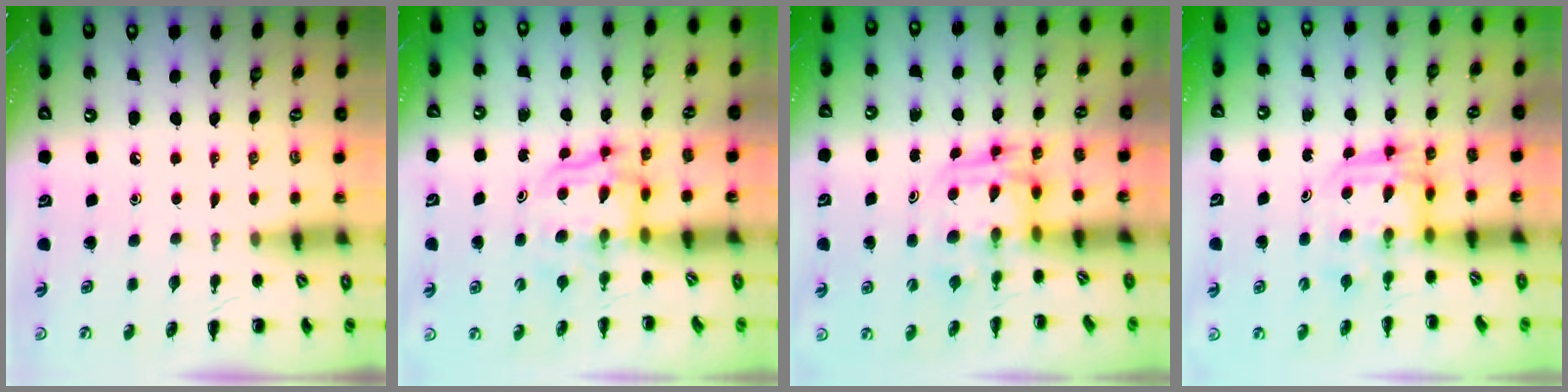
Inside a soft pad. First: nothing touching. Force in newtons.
{"total": 3.6, "press": 3.5, "slide": 0.3}
{"total": 3.0, "press": 3.0, "slide": 0.5}
{"total": 3.0, "press": 3.0, "slide": 0.3}